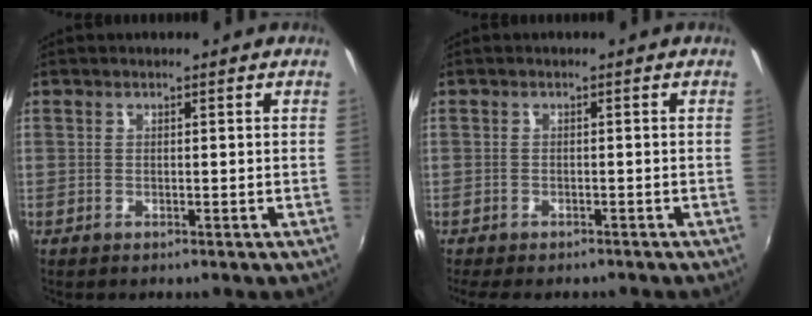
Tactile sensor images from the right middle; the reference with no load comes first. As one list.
[{"total": 4.4, "force": [-3.5, 1.8, 1.8], "torque": [-0.044, -0.011, -0.054]}]